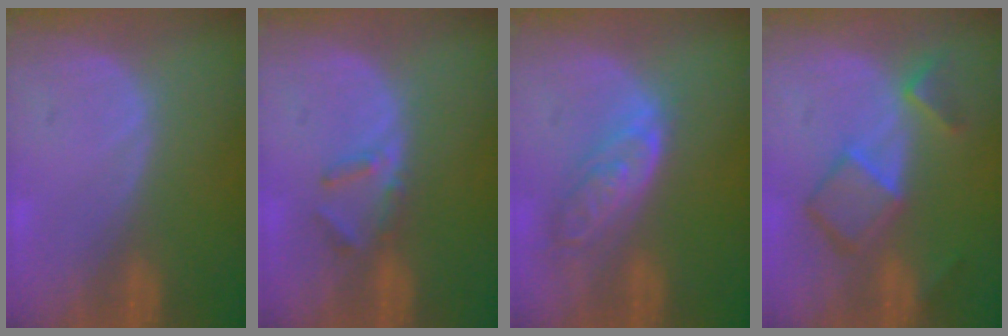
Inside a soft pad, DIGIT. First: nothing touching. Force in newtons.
{"total": 2.9, "press": 2.6, "slide": 1.1}
{"total": 6.4, "press": 5.8, "slide": 2.7}
{"total": 7.1, "press": 6.0, "slide": 3.6}